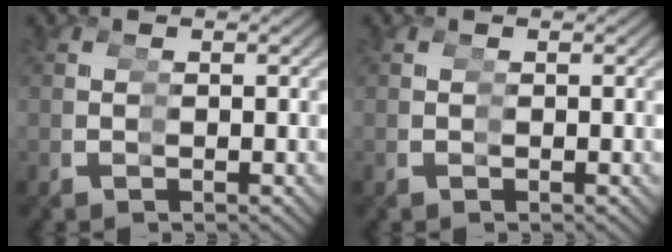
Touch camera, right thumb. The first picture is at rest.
{"total": 0.0}